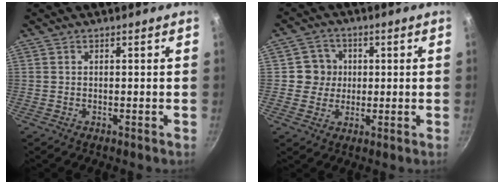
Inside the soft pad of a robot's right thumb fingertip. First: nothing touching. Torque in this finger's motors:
{"motor_torque": [-0.13, 0.45, 0.27, -0.14, -0.03]}